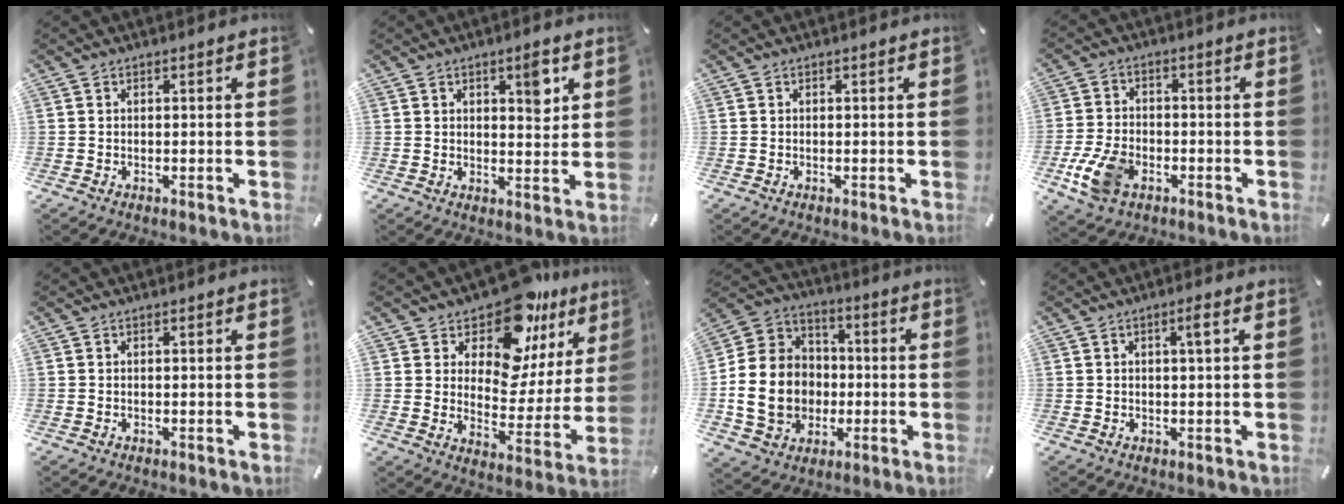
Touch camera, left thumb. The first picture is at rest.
{"total": 6.3, "force": [2.7, 2.7, 5.0], "torque": [-0.047, -0.017, 0.035]}
{"total": 0.0}
{"total": 9.3, "force": [-3.9, 6.2, 5.8], "torque": [-0.133, 0.010, -0.070]}
{"total": 0.0}
{"total": 14.3, "force": [11.1, 6.9, 5.8], "torque": [-0.100, -0.103, 0.192]}
{"total": 15.9, "force": [-3.8, 13.8, 7.1], "torque": [-0.151, 0.024, -0.064]}
{"total": 2.5, "force": [0.8, 0.4, 2.4], "torque": [-0.047, 0.005, 0.011]}